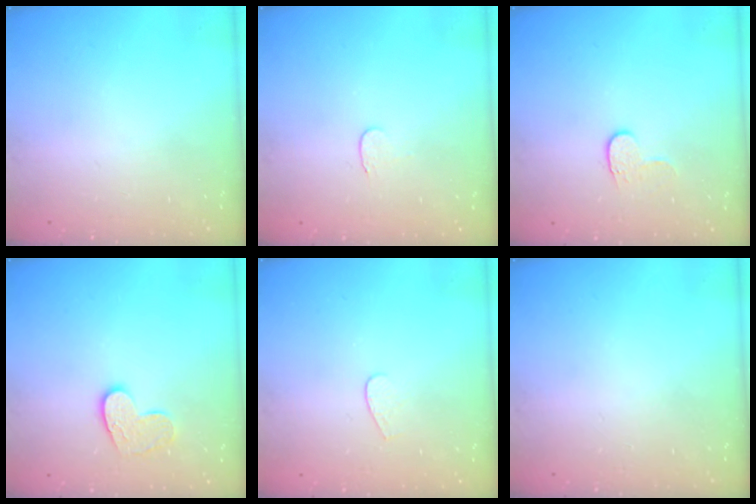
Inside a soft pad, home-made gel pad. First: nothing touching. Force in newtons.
{"total": 3.3, "press": 3.3, "slide": 0.4}
{"total": 4.6, "press": 4.6, "slide": 0.5}
{"total": 9.5, "press": 9.5, "slide": 0.6}
{"total": 3.5, "press": 3.5, "slide": 0.3}
{"total": 0.0}